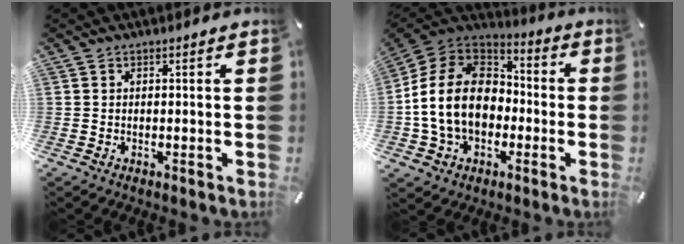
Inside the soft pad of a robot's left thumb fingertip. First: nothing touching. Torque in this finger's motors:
{"motor_torque": [0.89, 2.69, 2.31, 0.45, 0.69]}